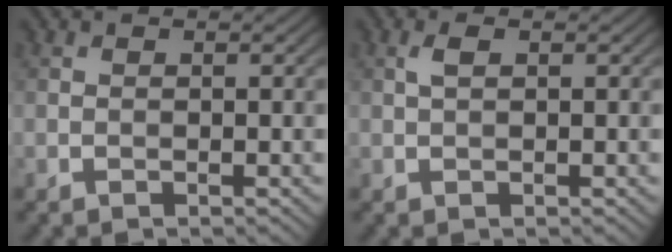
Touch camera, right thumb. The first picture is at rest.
{"total": 1.3, "force": [0.4, 0.5, 1.1], "torque": [-0.028, 0.003, 0.007]}